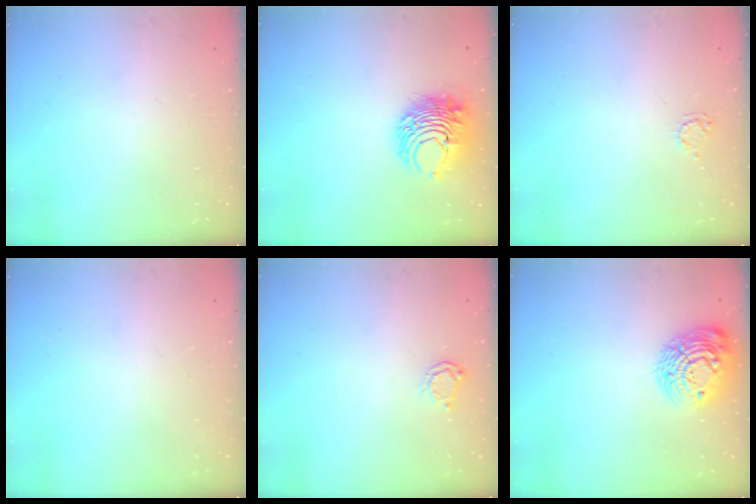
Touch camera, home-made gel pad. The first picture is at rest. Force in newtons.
{"total": 9.2, "press": 9.2, "slide": 0.2}
{"total": 2.9, "press": 2.9, "slide": 0.3}
{"total": 0.0}
{"total": 3.8, "press": 3.8, "slide": 0.5}
{"total": 14.2, "press": 14.2, "slide": 0.8}